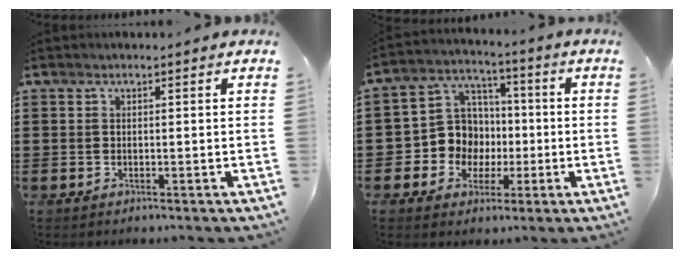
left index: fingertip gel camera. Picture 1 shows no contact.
{"total": 8.7, "force": [-0.6, 8.5, 1.9], "torque": [-0.082, 0.004, -0.005]}